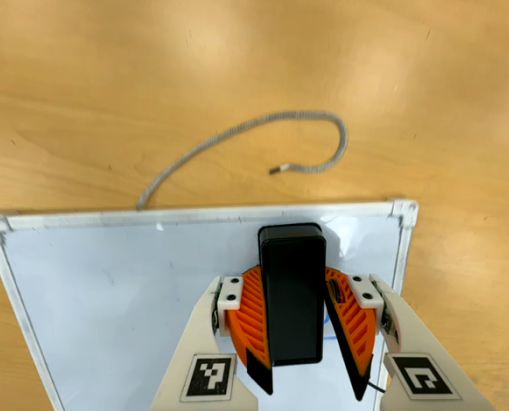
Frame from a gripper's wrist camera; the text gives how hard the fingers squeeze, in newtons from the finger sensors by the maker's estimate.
{"total": 7.9, "left": 9.3, "right": 6.5}